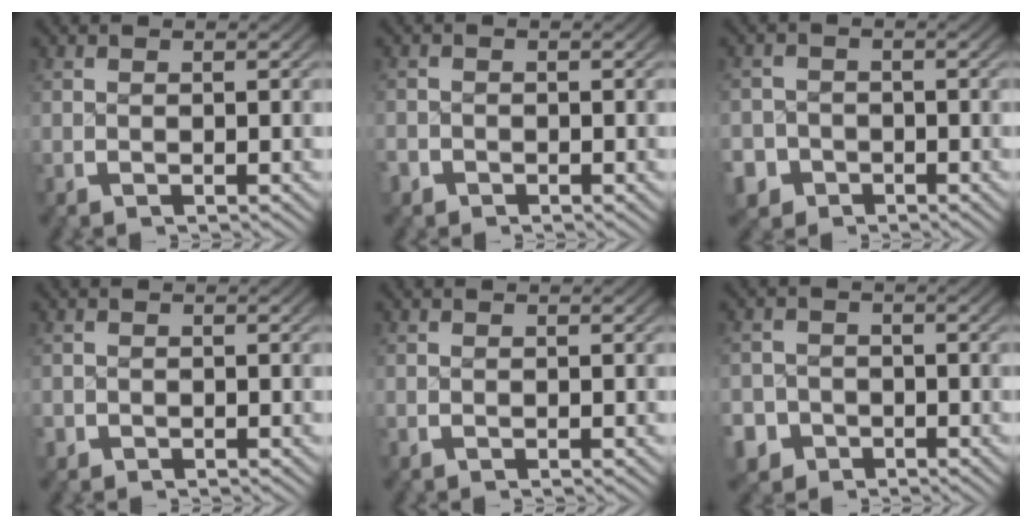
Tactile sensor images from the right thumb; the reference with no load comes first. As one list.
[{"total": 1.3, "force": [-0.9, 1.0, 0.0], "torque": [-0.004, -0.005, -0.018]}, {"total": 4.8, "force": [-3.0, 3.7, 0.6], "torque": [-0.015, -0.025, -0.049]}, {"total": 0.9, "force": [-0.5, 0.8, 0.0], "torque": [-0.004, -0.007, -0.008]}, {"total": 0.0}, {"total": 5.4, "force": [-3.3, 4.2, 0.8], "torque": [-0.018, -0.027, -0.053]}]